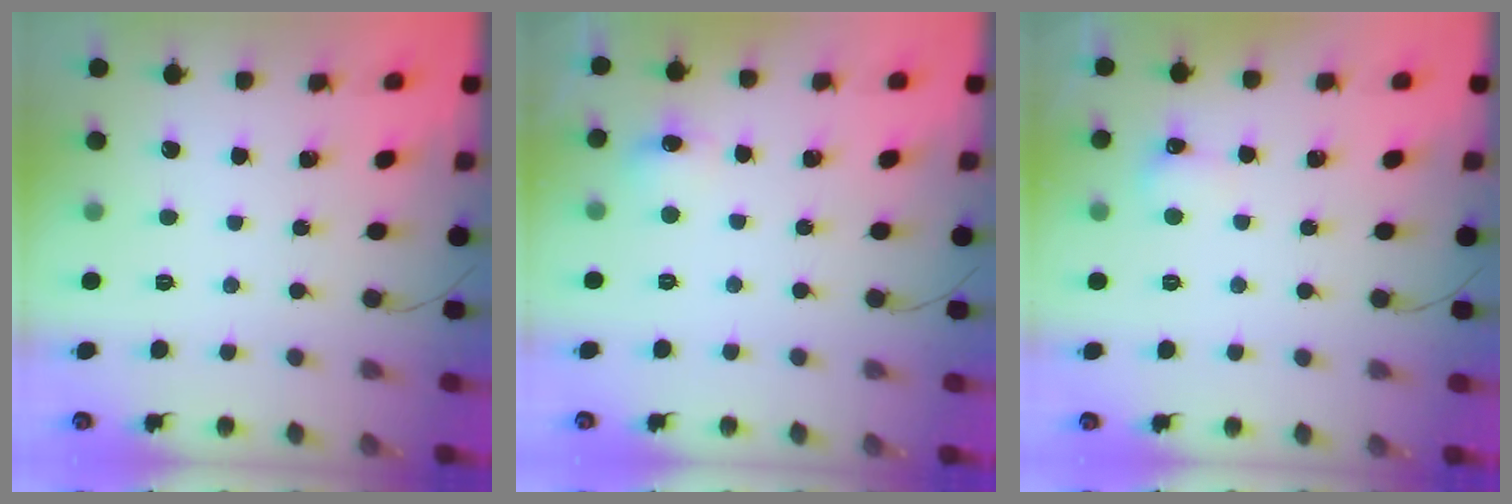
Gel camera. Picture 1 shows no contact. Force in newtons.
{"total": 6.5, "press": 6.3, "slide": 1.5}
{"total": 4.9, "press": 4.7, "slide": 1.4}